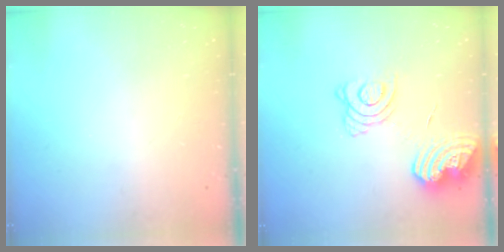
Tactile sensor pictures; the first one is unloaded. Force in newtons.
{"total": 14.4, "press": 14.3, "slide": 1.8}